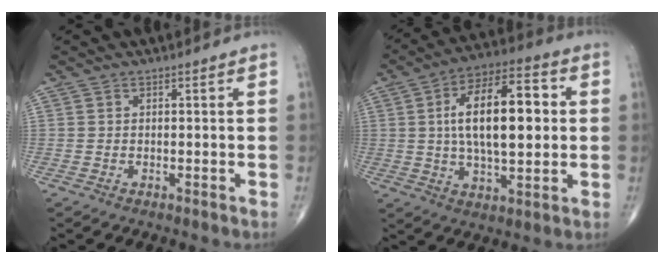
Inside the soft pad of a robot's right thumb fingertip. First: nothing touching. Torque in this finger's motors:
{"motor_torque": [1.44, 3.57, 1.61, 0.10, 0.45]}